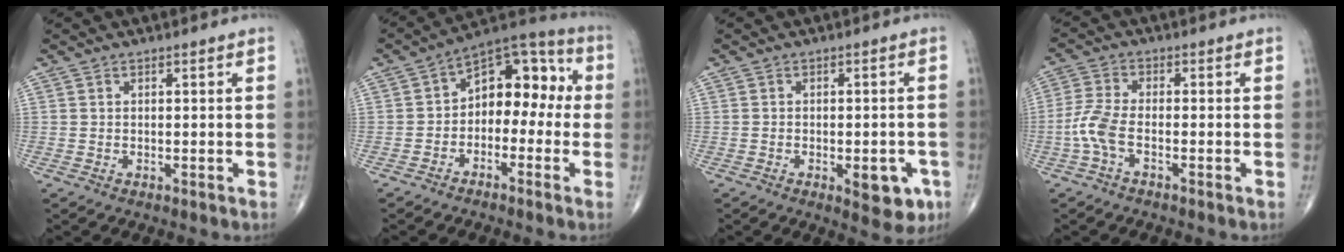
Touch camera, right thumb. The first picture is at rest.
{"total": 12.0, "force": [-0.8, 7.9, 9.1], "torque": [-0.084, 0.051, -0.032]}
{"total": 6.8, "force": [-2.6, 3.1, 5.4], "torque": [-0.045, 0.007, -0.025]}
{"total": 5.1, "force": [-2.0, 1.8, 4.3], "torque": [-0.113, 0.011, -0.047]}